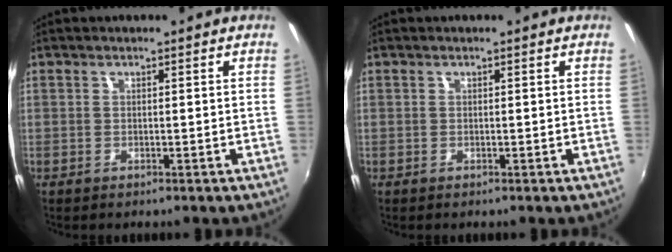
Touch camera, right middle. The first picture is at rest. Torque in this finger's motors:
{"motor_torque": [0.00, 0.00, 0.00, 0.00]}